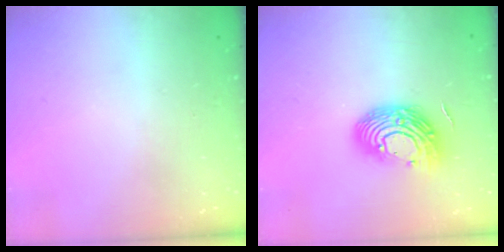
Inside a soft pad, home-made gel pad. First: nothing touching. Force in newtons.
{"total": 14.0, "press": 13.9, "slide": 1.1}